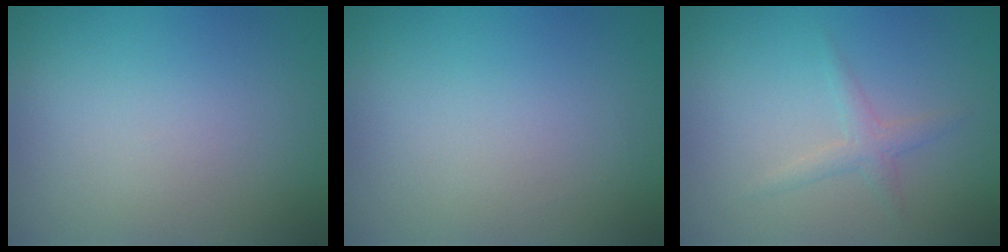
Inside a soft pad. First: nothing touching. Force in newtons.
{"total": 0.0}
{"total": 1.6, "press": 1.6, "slide": 0.0}